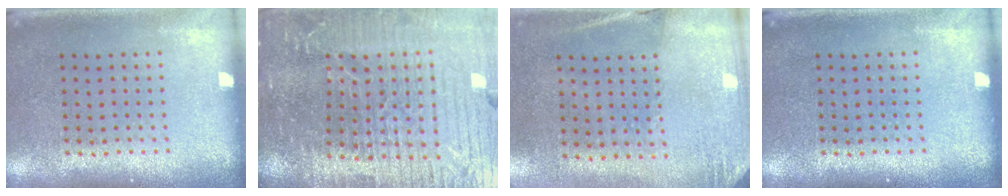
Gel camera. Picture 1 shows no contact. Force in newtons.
{"total": 6.3, "press": 5.7, "slide": 2.9}
{"total": 2.6, "press": 2.3, "slide": 1.2}
{"total": 0.0}